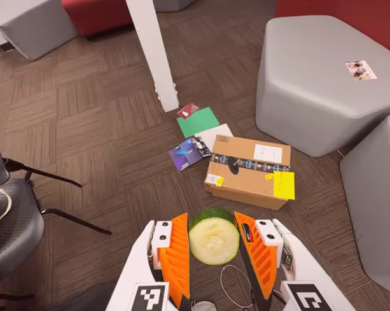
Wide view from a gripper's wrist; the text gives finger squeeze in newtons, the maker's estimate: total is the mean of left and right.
{"total": 10.5, "left": 10.9, "right": 10.2}